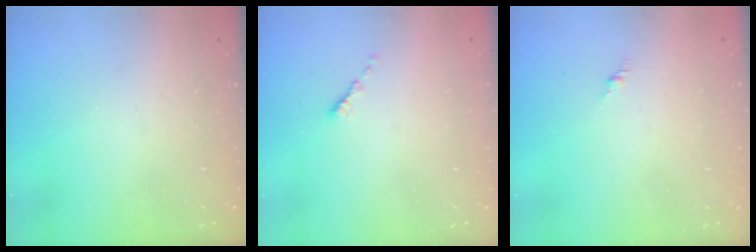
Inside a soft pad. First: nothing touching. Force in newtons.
{"total": 0.6, "press": 0.5, "slide": 0.2}
{"total": 0.0}